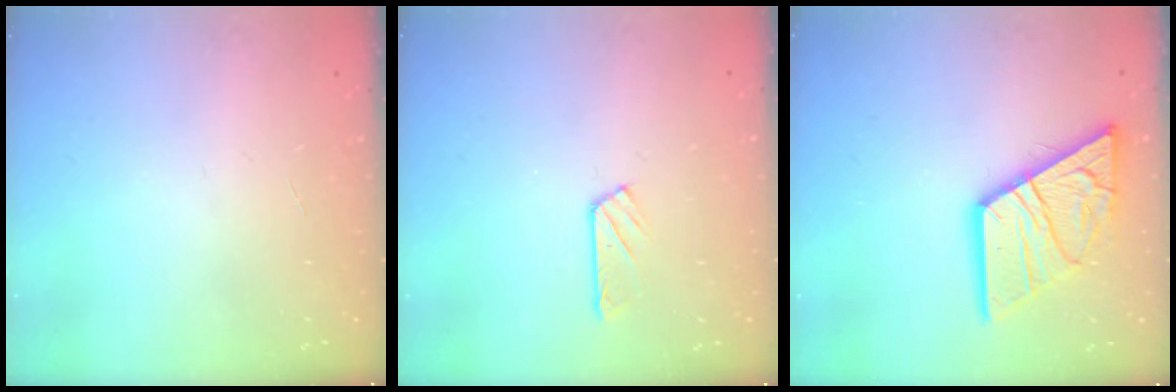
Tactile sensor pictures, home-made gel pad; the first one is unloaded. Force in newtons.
{"total": 3.6, "press": 3.5, "slide": 0.5}
{"total": 18.5, "press": 18.4, "slide": 1.9}